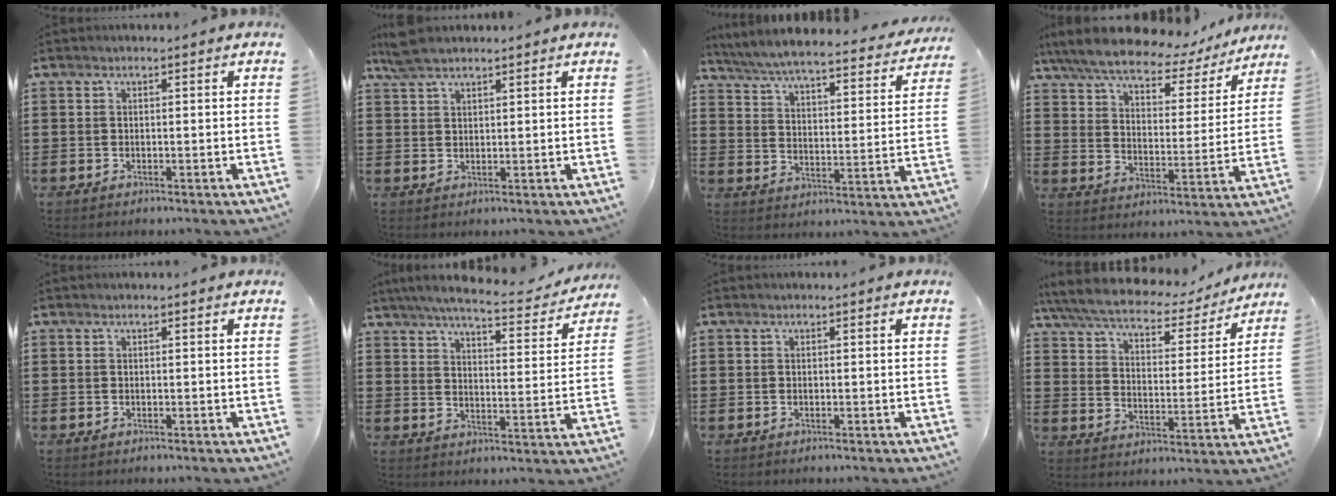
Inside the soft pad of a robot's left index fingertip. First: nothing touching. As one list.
[{"total": 3.8, "force": [3.2, 1.1, 1.8], "torque": [-0.042, 0.002, 0.061]}, {"total": 5.5, "force": [5.2, -0.2, 1.5], "torque": [-0.056, -0.041, 0.085]}, {"total": 8.3, "force": [7.5, 1.6, 3.4], "torque": [-0.100, -0.037, 0.128]}, {"total": 0.0}, {"total": 6.7, "force": [6.0, 0.1, 3.0], "torque": [-0.074, -0.037, 0.099]}, {"total": 0.0}, {"total": 6.2, "force": [5.5, 1.2, 2.6], "torque": [-0.078, -0.032, 0.092]}]